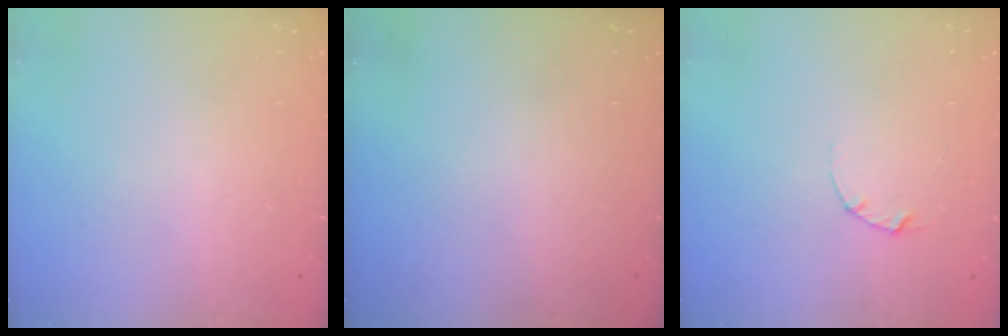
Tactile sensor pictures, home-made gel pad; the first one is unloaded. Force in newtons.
{"total": 0.0}
{"total": 2.1, "press": 2.1, "slide": 0.1}